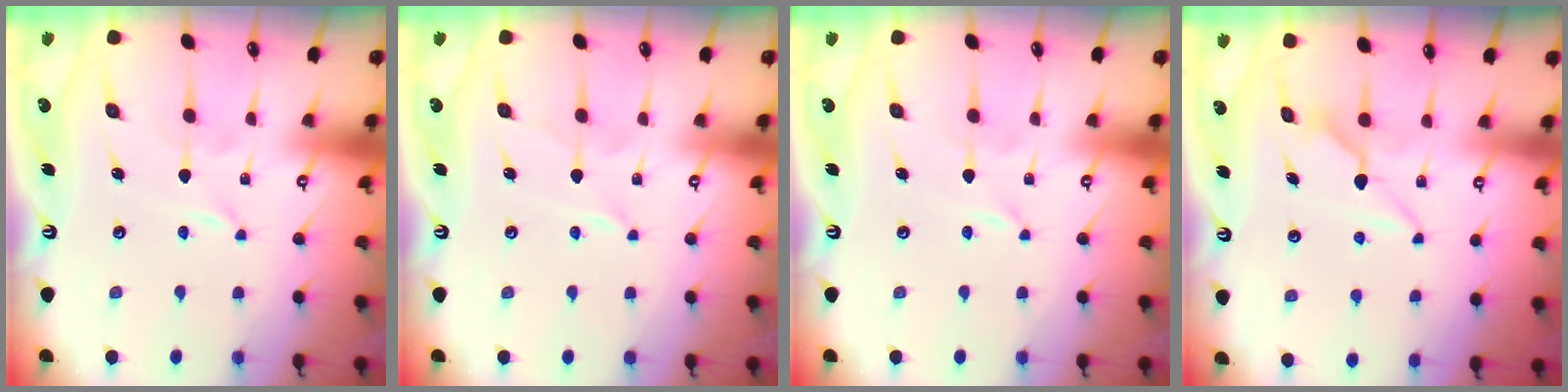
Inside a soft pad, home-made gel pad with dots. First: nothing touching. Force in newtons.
{"total": 1.7, "press": 1.7, "slide": 0.2}
{"total": 0.0}
{"total": 7.5, "press": 7.5, "slide": 0.8}